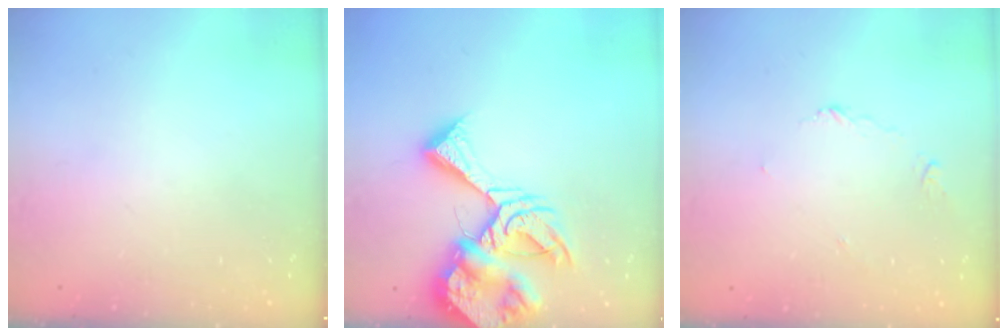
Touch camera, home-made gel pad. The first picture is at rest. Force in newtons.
{"total": 16.1, "press": 16.0, "slide": 1.7}
{"total": 3.3, "press": 3.3, "slide": 0.4}